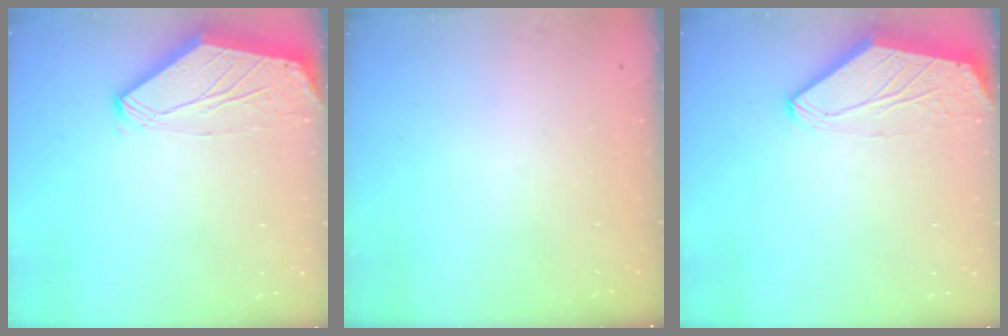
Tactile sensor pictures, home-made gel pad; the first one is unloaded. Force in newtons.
{"total": 0.0}
{"total": 0.0}